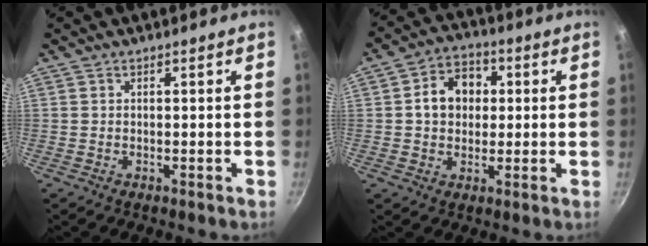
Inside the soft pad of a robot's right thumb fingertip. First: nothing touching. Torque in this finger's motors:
{"motor_torque": [-0.66, 1.01, 0.52, 0.16, 0.04]}